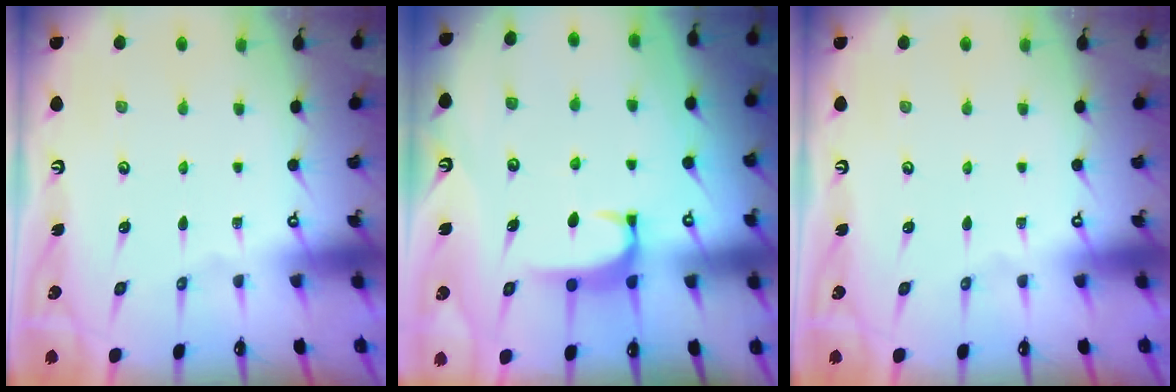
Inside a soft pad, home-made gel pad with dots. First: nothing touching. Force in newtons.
{"total": 1.8, "press": 1.8, "slide": 0.5}
{"total": 0.0}